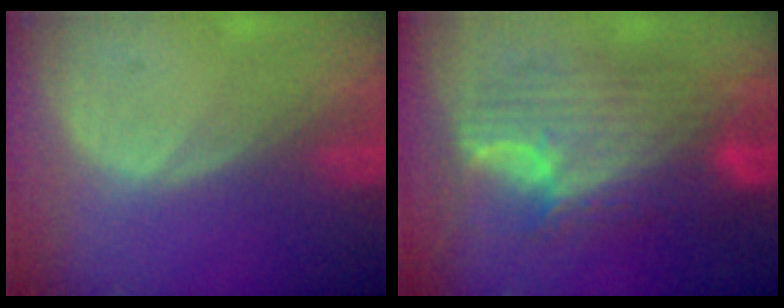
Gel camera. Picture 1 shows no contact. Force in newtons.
{"total": 10.9, "press": 10.9, "slide": 0.8}